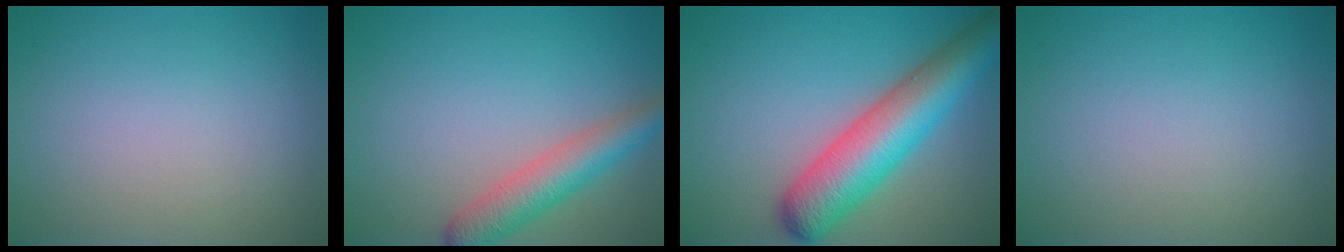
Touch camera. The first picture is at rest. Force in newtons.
{"total": 4.4, "press": 4.4, "slide": 0.2}
{"total": 8.4, "press": 8.4, "slide": 0.3}
{"total": 0.0}